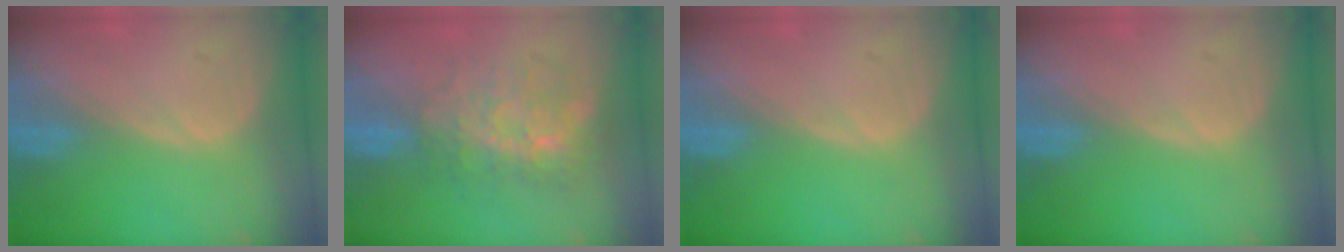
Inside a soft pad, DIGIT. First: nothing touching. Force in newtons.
{"total": 9.0, "press": 7.6, "slide": 4.7}
{"total": 0.0}
{"total": 0.0}